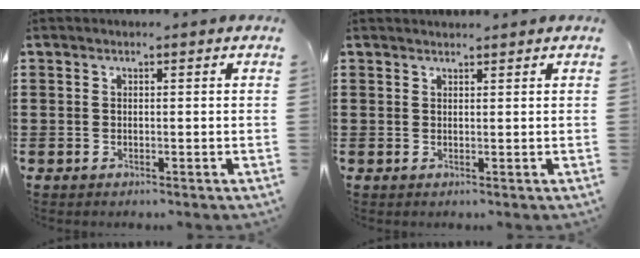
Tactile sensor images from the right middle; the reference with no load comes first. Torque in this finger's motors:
{"motor_torque": [-0.03, -0.03, 0.00, -0.01]}